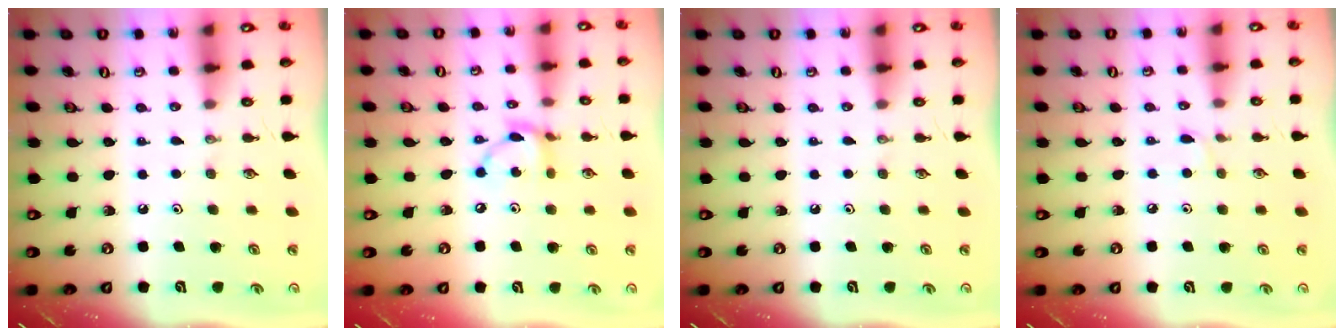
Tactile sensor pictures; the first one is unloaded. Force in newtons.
{"total": 9.4, "press": 9.3, "slide": 0.6}
{"total": 0.0}
{"total": 3.4, "press": 3.4, "slide": 0.5}